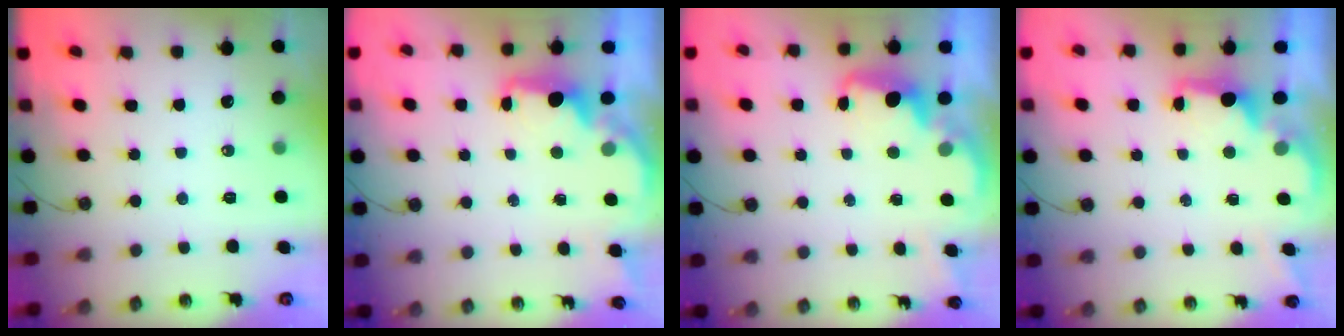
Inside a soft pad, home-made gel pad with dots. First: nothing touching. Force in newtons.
{"total": 2.3, "press": 2.2, "slide": 0.8}
{"total": 2.2, "press": 2.1, "slide": 0.6}
{"total": 2.0, "press": 1.9, "slide": 0.8}